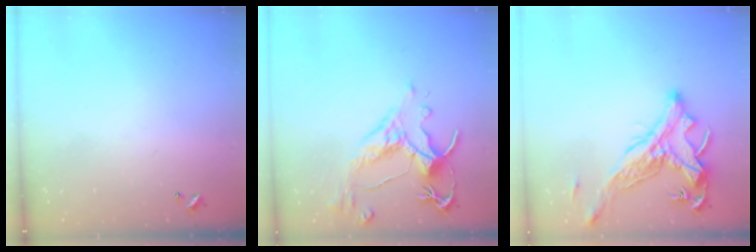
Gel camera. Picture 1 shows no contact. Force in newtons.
{"total": 4.0, "press": 3.7, "slide": 1.4}
{"total": 5.4, "press": 5.1, "slide": 1.8}